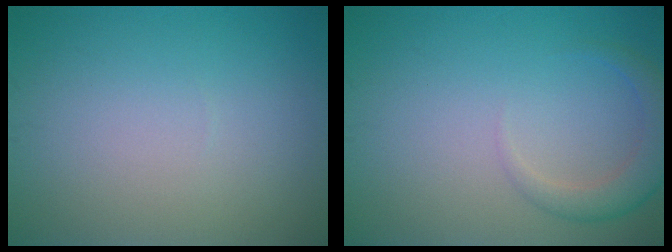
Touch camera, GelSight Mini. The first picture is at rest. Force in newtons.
{"total": 2.8, "press": 2.8, "slide": 0.3}